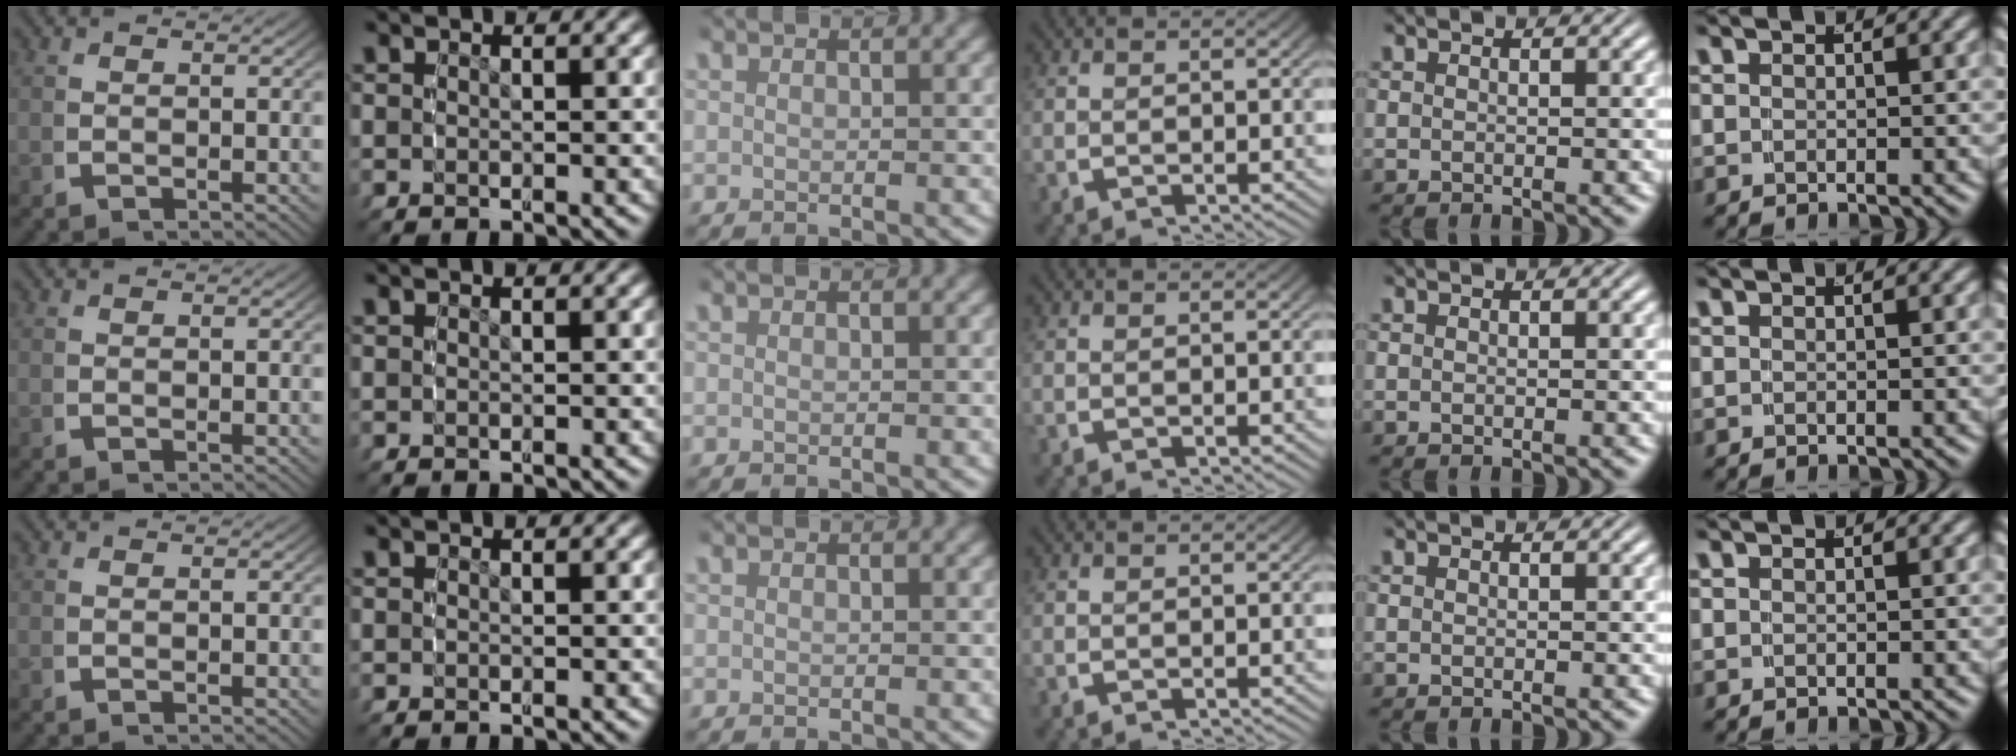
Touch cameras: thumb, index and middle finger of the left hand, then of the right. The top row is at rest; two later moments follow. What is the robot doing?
{"motion": "reach", "object": "shorts"}